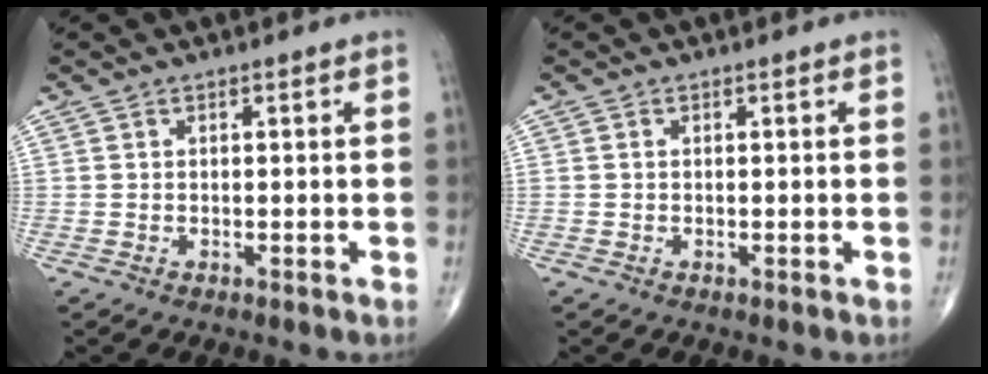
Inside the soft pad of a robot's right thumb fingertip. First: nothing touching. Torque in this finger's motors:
{"motor_torque": [-0.28, -0.28, 0.24, 0.10, -0.02]}